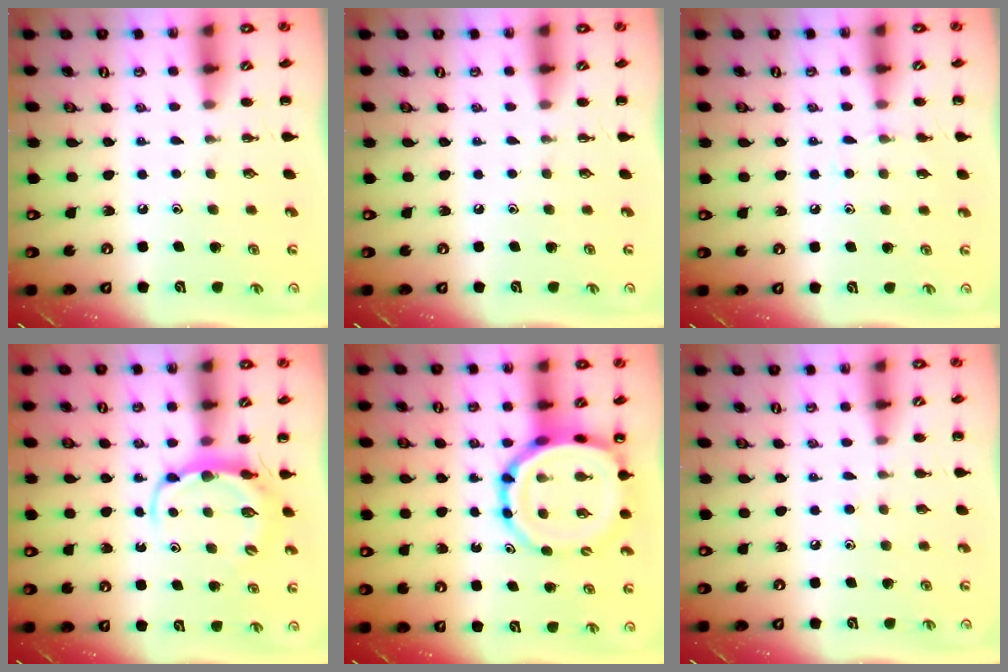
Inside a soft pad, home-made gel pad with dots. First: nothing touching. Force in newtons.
{"total": 0.0}
{"total": 5.5, "press": 5.3, "slide": 1.6}
{"total": 5.9, "press": 5.8, "slide": 1.0}
{"total": 14.1, "press": 13.5, "slide": 4.1}
{"total": 3.5, "press": 3.2, "slide": 1.5}